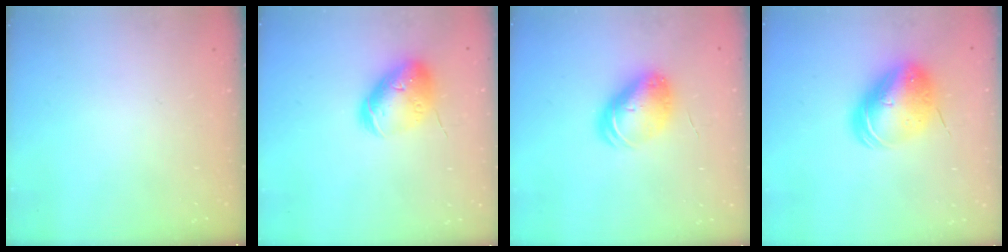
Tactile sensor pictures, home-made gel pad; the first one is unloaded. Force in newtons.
{"total": 12.6, "press": 12.5, "slide": 1.3}
{"total": 10.2, "press": 10.2, "slide": 1.2}
{"total": 11.5, "press": 11.3, "slide": 2.0}